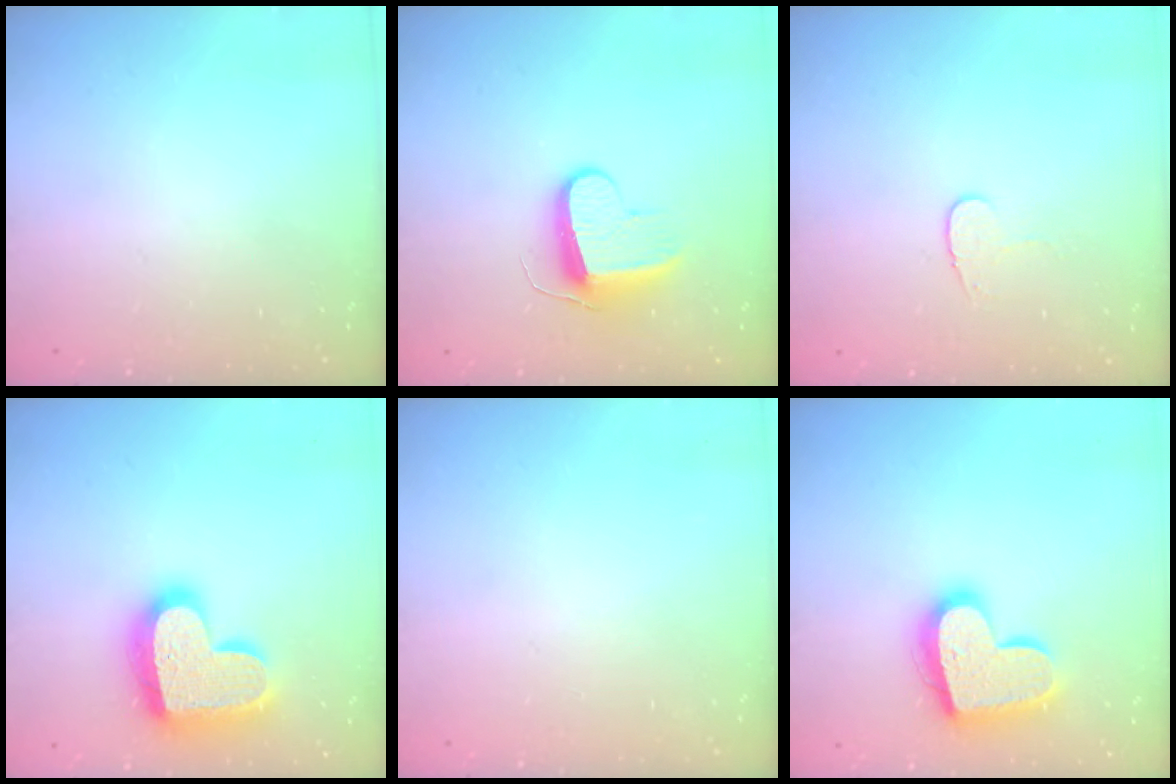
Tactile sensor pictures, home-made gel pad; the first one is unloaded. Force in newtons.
{"total": 9.1, "press": 9.1, "slide": 0.3}
{"total": 4.4, "press": 4.4, "slide": 0.5}
{"total": 20.8, "press": 20.7, "slide": 1.5}
{"total": 0.0}
{"total": 18.0, "press": 18.0, "slide": 1.1}